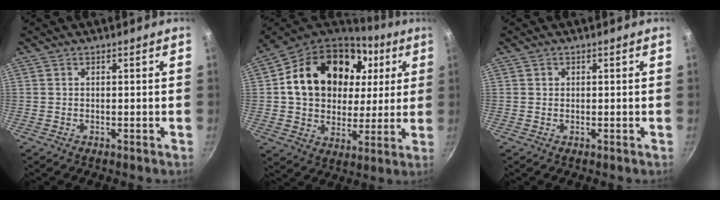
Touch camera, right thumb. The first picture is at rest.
{"total": 24.5, "force": [6.7, 18.2, 15.0], "torque": [-0.243, 0.012, 0.115]}
{"total": 0.5, "force": [0.2, 0.5, 0.0], "torque": [0.004, 0.002, 0.002]}